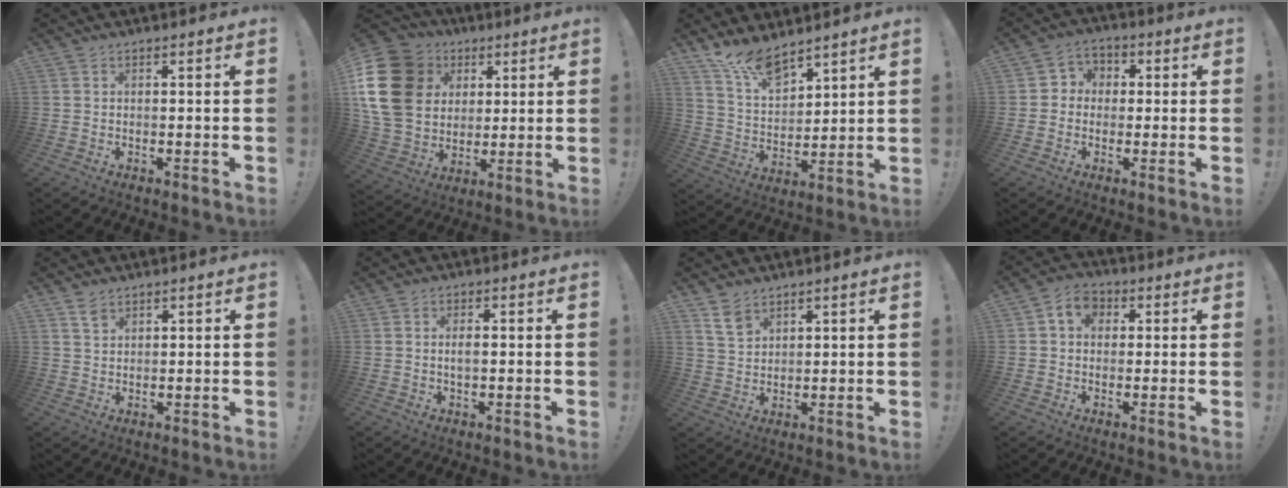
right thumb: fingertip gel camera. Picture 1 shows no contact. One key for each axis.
{"total": 21.3, "fx": 5.2, "fy": 16.9, "fz": 11.9, "tx": -0.225, "ty": -0.013, "tz": 0.119}
{"total": 11.2, "fx": 9.5, "fy": 4.0, "fz": 4.4, "tx": -0.096, "ty": -0.066, "tz": 0.182}
{"total": 5.0, "fx": -1.2, "fy": 4.6, "fz": 1.5, "tx": -0.024, "ty": 0.020, "tz": -0.019}
{"total": 2.8, "fx": 2.0, "fy": 1.6, "fz": 1.2, "tx": -0.014, "ty": -0.010, "tz": 0.036}
{"total": 1.9, "fx": -0.1, "fy": 0.5, "fz": 1.8, "tx": -0.027, "ty": -0.001, "tz": -0.004}
{"total": 5.6, "fx": 4.0, "fy": 3.3, "fz": 2.2, "tx": -0.035, "ty": -0.021, "tz": 0.076}
{"total": 6.3, "fx": 1.6, "fy": 5.0, "fz": 3.3, "tx": -0.050, "ty": 0.003, "tz": 0.030}